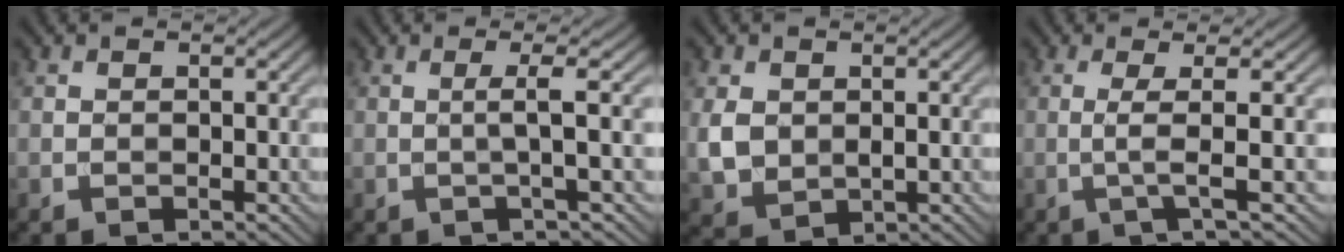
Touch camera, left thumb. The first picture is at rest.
{"total": 2.9, "force": [0.2, 0.0, 2.9], "torque": [-0.052, 0.009, -0.007]}
{"total": 4.7, "force": [0.5, 3.6, 3.1], "torque": [-0.083, -0.009, 0.018]}
{"total": 3.2, "force": [0.1, 0.2, 3.2], "torque": [-0.064, 0.004, -0.011]}